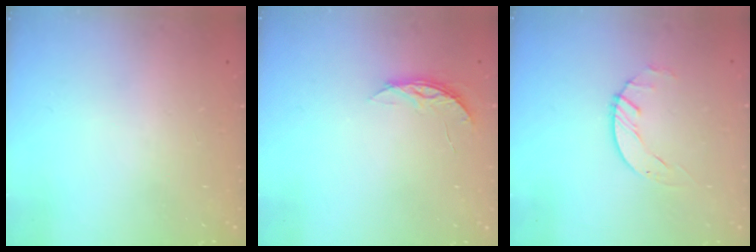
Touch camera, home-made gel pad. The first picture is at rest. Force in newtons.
{"total": 4.5, "press": 4.5, "slide": 0.4}
{"total": 1.4, "press": 1.4, "slide": 0.2}